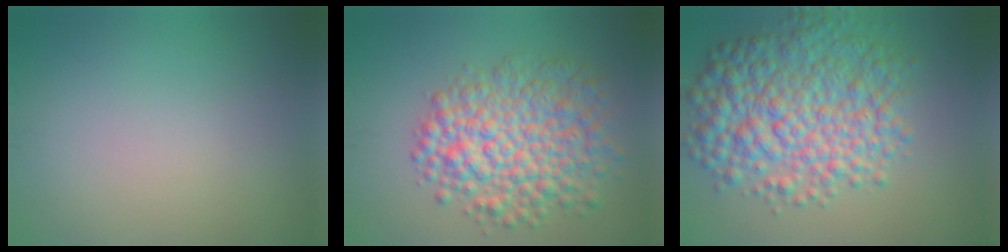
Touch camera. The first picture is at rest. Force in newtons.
{"total": 7.8, "press": 7.8, "slide": 0.2}
{"total": 8.8, "press": 8.8, "slide": 0.1}